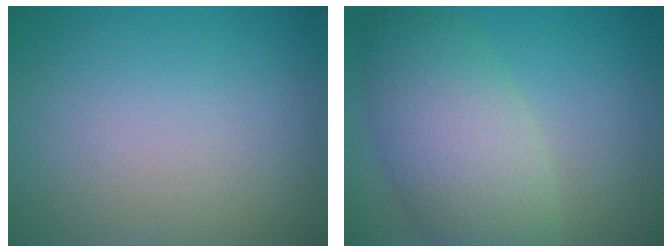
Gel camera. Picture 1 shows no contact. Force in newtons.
{"total": 7.5, "press": 7.4, "slide": 0.4}